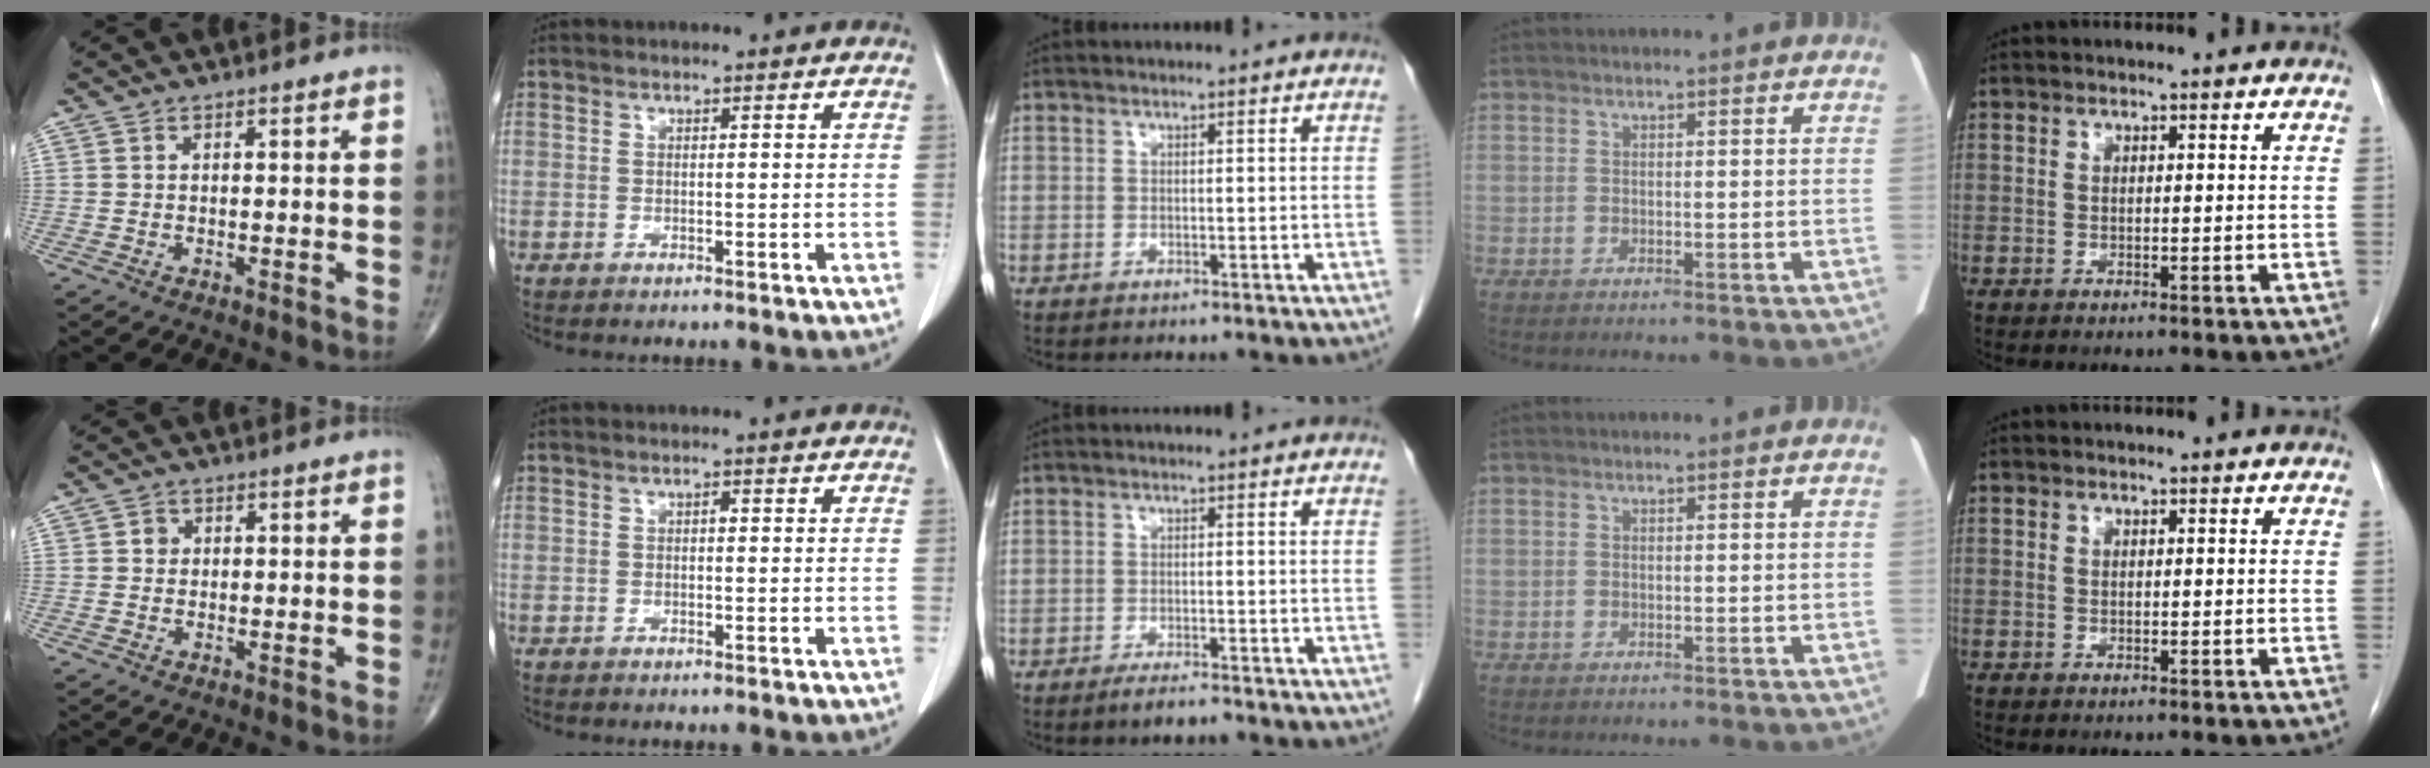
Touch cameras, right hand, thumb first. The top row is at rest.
{"thumb": {"total": 1.6, "force": [0.2, 1.5, 0.5], "torque": [0.000, 0.003, 0.001]}, "index": {"total": 0.6, "force": [0.1, 0.3, 0.5], "torque": [-0.007, 0.002, -0.001]}, "middle": {"total": 2.3, "force": [-1.9, 0.3, 1.4], "torque": [-0.029, -0.003, -0.032]}}